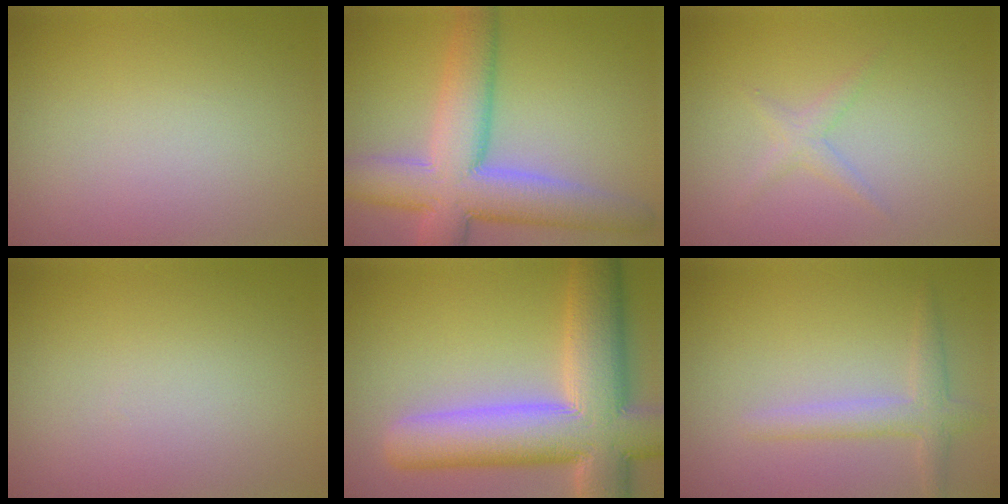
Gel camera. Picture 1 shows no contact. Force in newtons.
{"total": 9.5, "press": 9.5, "slide": 0.8}
{"total": 1.3, "press": 1.3, "slide": 0.1}
{"total": 0.0}
{"total": 12.6, "press": 12.6, "slide": 1.2}
{"total": 2.4, "press": 2.4, "slide": 0.1}